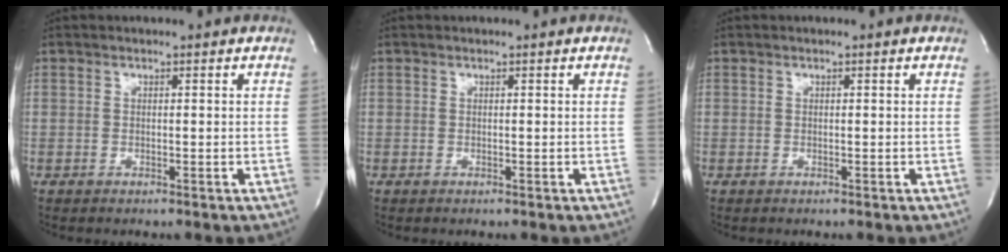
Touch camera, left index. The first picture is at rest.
{"total": 0.0}
{"total": 0.0}